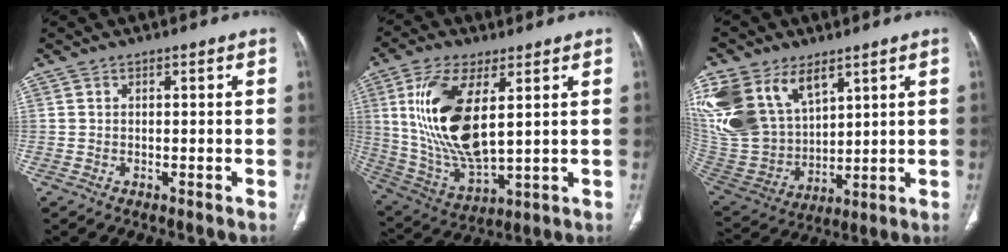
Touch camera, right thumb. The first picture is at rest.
{"total": 18.5, "force": [4.5, 7.9, 16.1], "torque": [-0.327, -0.027, 0.098]}
{"total": 23.7, "force": [11.4, 15.1, 14.2], "torque": [-0.315, -0.009, 0.244]}